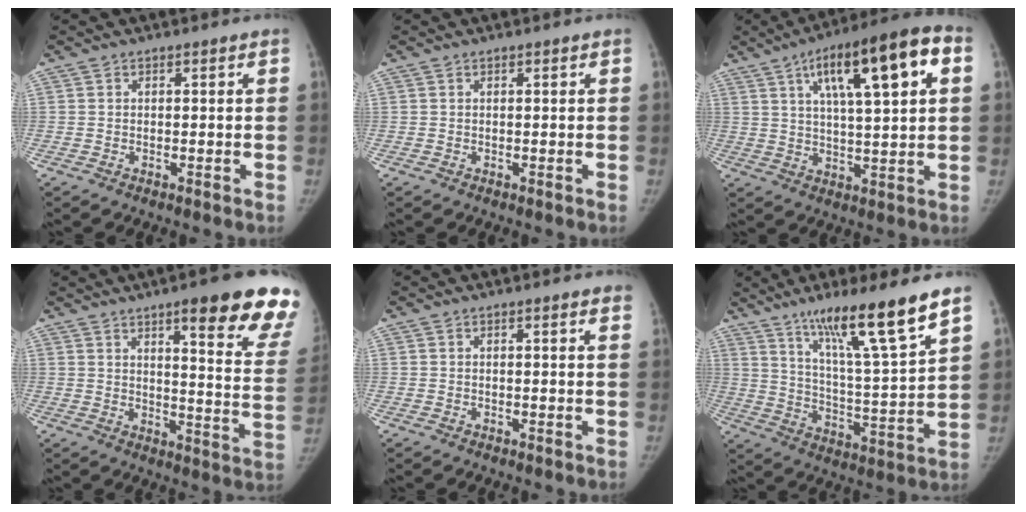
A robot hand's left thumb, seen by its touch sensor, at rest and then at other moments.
{"total": 0.0}
{"total": 18.0, "force": [6.6, 4.7, 16.1], "torque": [-0.231, 0.010, 0.097]}
{"total": 19.9, "force": [13.0, 2.9, 14.8], "torque": [-0.164, -0.065, 0.159]}
{"total": 1.7, "force": [1.2, 0.2, 1.1], "torque": [-0.011, 0.001, 0.009]}
{"total": 18.3, "force": [12.1, 1.2, 13.7], "torque": [-0.209, -0.062, 0.203]}